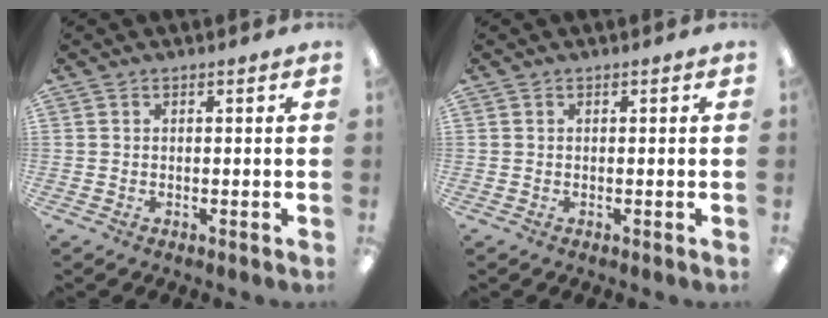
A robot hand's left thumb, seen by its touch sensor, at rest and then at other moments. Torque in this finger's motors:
{"motor_torque": [-0.01, -0.01, 0.04, 0.04, 0.00]}